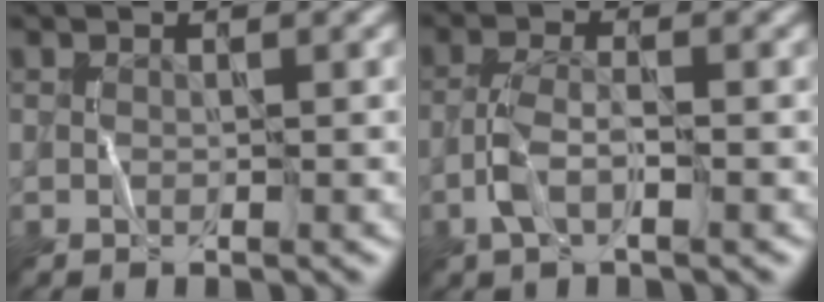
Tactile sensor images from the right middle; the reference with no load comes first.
{"total": 2.3, "force": [-1.1, 0.9, 1.8], "torque": [-0.044, 0.008, -0.030]}